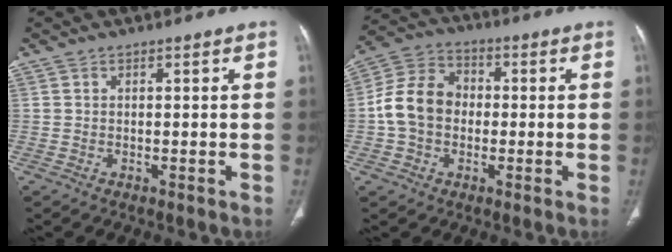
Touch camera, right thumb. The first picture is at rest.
{"total": 12.1, "force": [-0.4, 9.6, 7.3], "torque": [-0.126, 0.034, -0.016]}